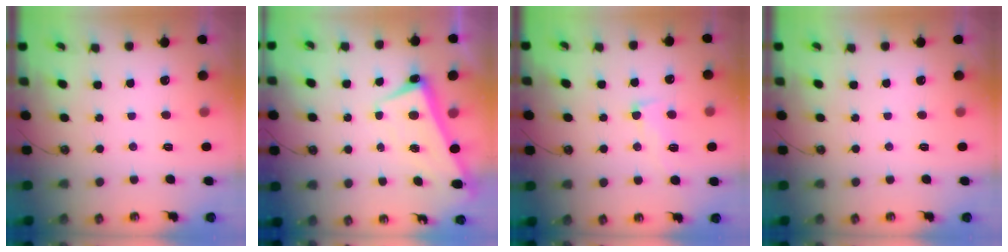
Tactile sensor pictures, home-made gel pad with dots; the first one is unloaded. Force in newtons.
{"total": 2.8, "press": 2.7, "slide": 0.7}
{"total": 5.0, "press": 4.9, "slide": 1.2}
{"total": 0.0}